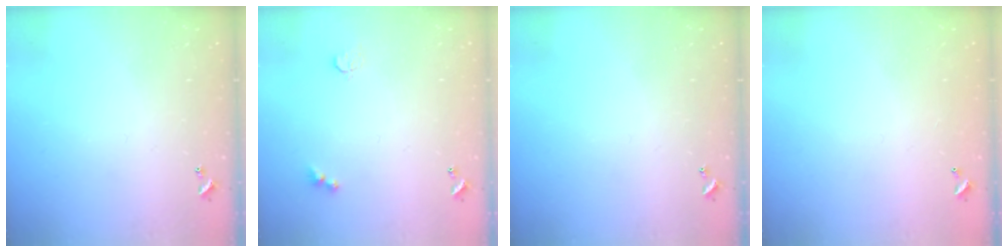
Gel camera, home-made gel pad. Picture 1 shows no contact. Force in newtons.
{"total": 2.9, "press": 2.8, "slide": 0.7}
{"total": 0.0}
{"total": 2.8, "press": 2.8, "slide": 0.1}